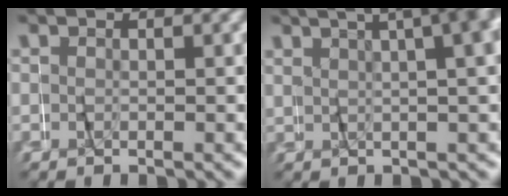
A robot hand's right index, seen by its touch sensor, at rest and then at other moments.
{"total": 14.6, "force": [6.5, 7.3, 10.8], "torque": [-0.122, 0.057, 0.081]}